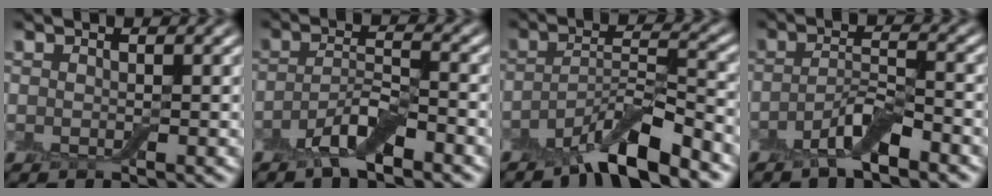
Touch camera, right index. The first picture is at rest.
{"total": 4.0, "force": [-2.7, 1.1, 2.8], "torque": [-0.056, 0.001, -0.056]}
{"total": 6.4, "force": [-4.6, 1.4, 4.2], "torque": [-0.070, -0.001, -0.085]}
{"total": 3.5, "force": [-2.3, 0.9, 2.6], "torque": [-0.050, 0.006, -0.049]}